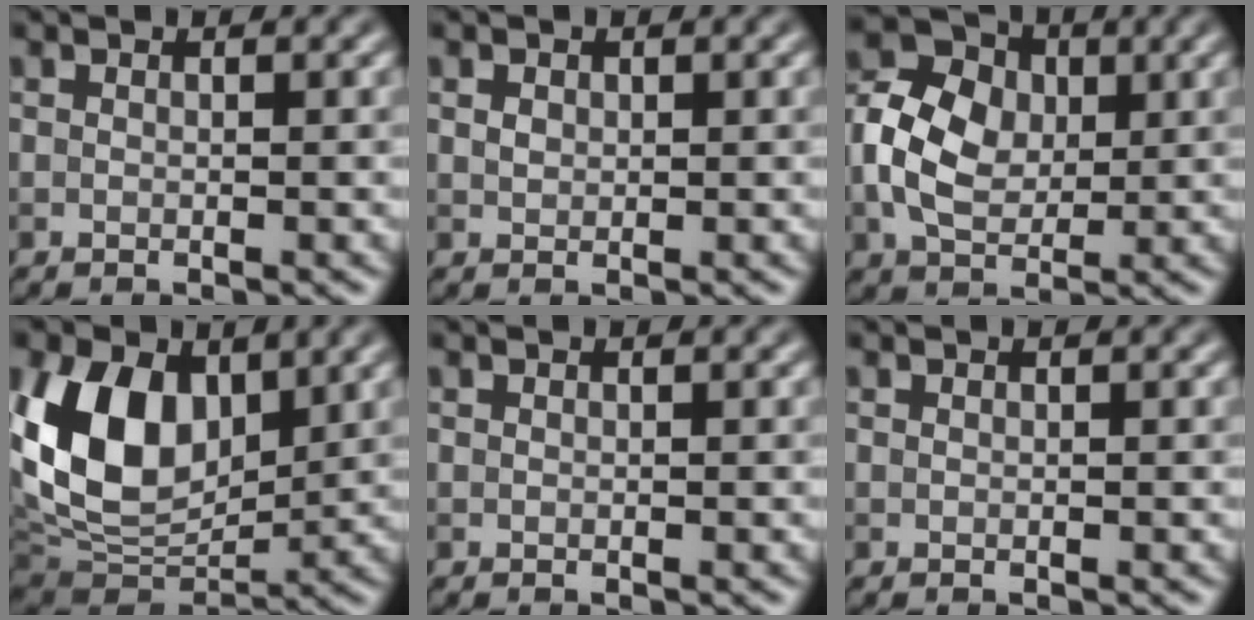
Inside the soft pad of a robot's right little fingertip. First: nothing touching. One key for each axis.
{"total": 0.9, "fx": 0.3, "fy": 0.8, "fz": 0.4, "tx": -0.008, "ty": 0.000, "tz": 0.004}
{"total": 6.7, "fx": 0.1, "fy": 5.0, "fz": 4.4, "tx": -0.100, "ty": 0.008, "tz": -0.001}
{"total": 11.0, "fx": 2.8, "fy": 7.4, "fz": 7.6, "tx": -0.171, "ty": -0.008, "tz": 0.050}
{"total": 0.0}
{"total": 0.0}